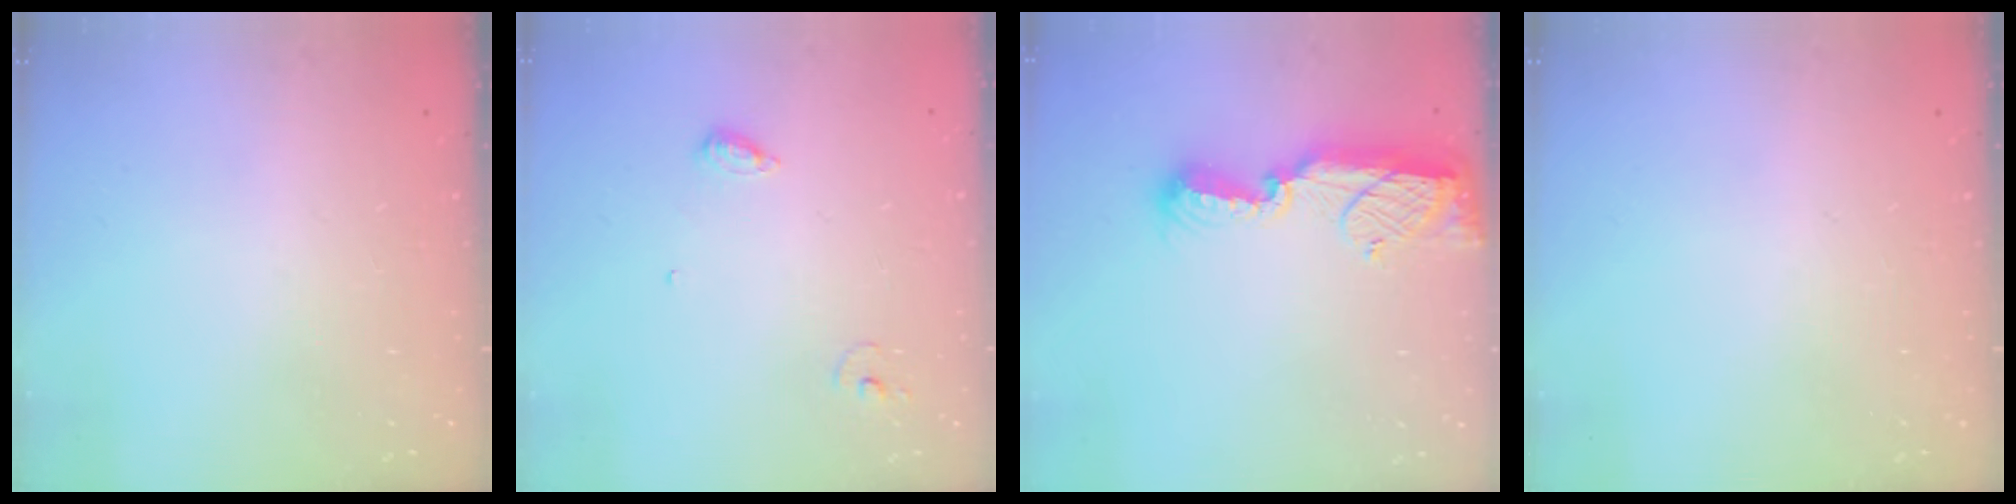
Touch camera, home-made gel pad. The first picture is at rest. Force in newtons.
{"total": 6.4, "press": 6.4, "slide": 0.5}
{"total": 13.3, "press": 12.2, "slide": 5.5}
{"total": 0.0}